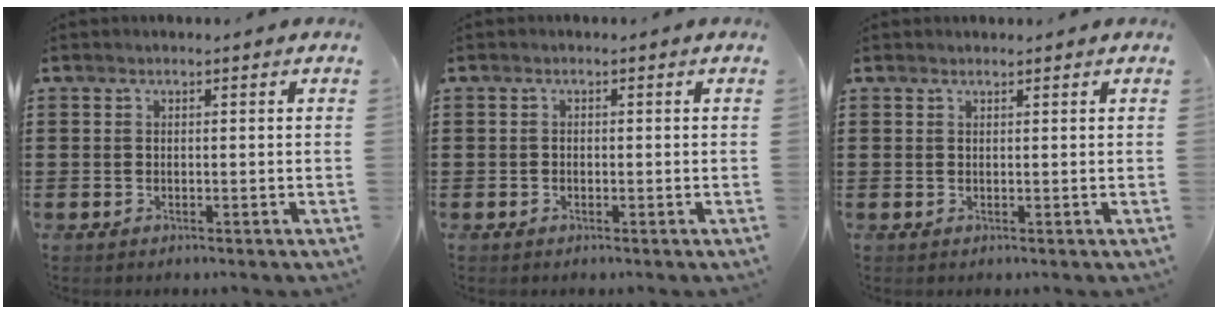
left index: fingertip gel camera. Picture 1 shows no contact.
{"total": 0.6, "force": [-0.4, 0.4, 0.2], "torque": [-0.006, -0.001, -0.008]}
{"total": 0.6, "force": [0.5, 0.0, 0.1], "torque": [-0.003, 0.000, 0.012]}